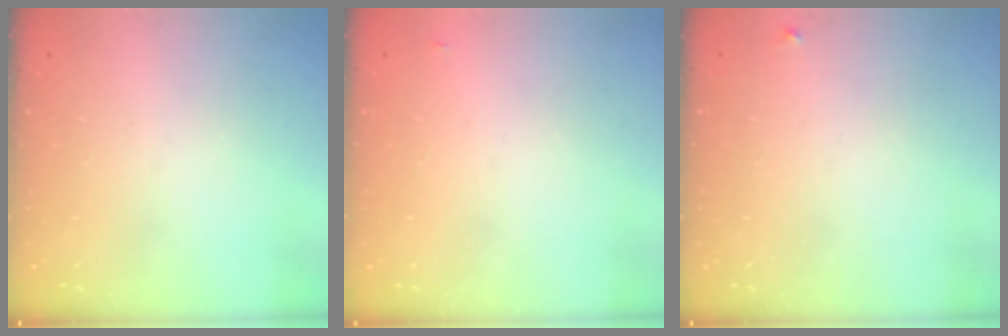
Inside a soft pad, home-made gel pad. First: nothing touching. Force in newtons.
{"total": 2.8, "press": 2.8, "slide": 0.4}
{"total": 3.3, "press": 3.3, "slide": 0.4}